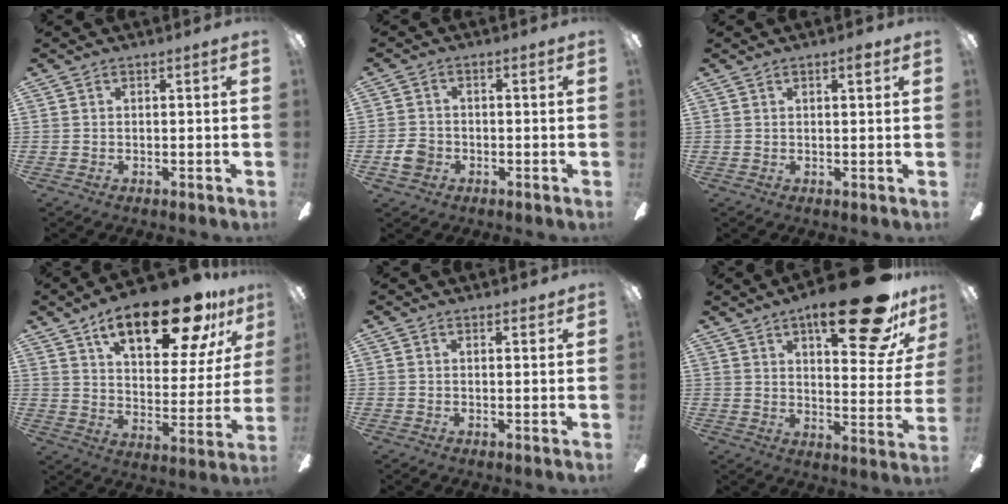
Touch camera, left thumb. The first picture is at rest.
{"total": 4.3, "force": [-1.6, 3.5, 2.0], "torque": [-0.044, 0.008, -0.030]}
{"total": 2.1, "force": [1.3, 0.4, 1.6], "torque": [-0.018, -0.003, 0.018]}
{"total": 22.7, "force": [14.4, 8.6, 15.3], "torque": [-0.227, -0.073, 0.231]}
{"total": 1.2, "force": [1.1, 0.2, 0.5], "torque": [-0.004, -0.004, 0.018]}
{"total": 24.3, "force": [15.2, 7.5, 17.5], "torque": [-0.236, -0.090, 0.235]}